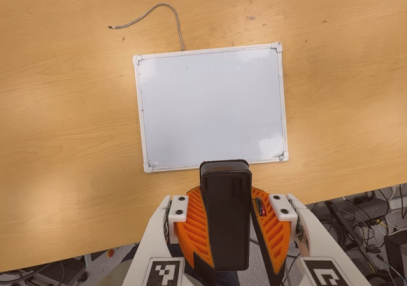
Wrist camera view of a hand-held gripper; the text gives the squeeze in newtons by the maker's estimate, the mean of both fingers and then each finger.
{"total": 10.9, "left": 10.3, "right": 11.5}